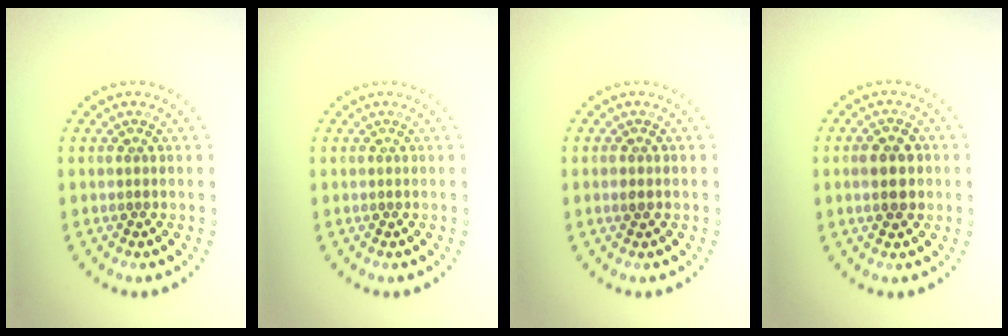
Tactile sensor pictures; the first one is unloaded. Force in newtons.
{"total": 0.0}
{"total": 0.7, "press": 0.7, "slide": 0.0}
{"total": 3.2, "press": 3.2, "slide": 0.1}